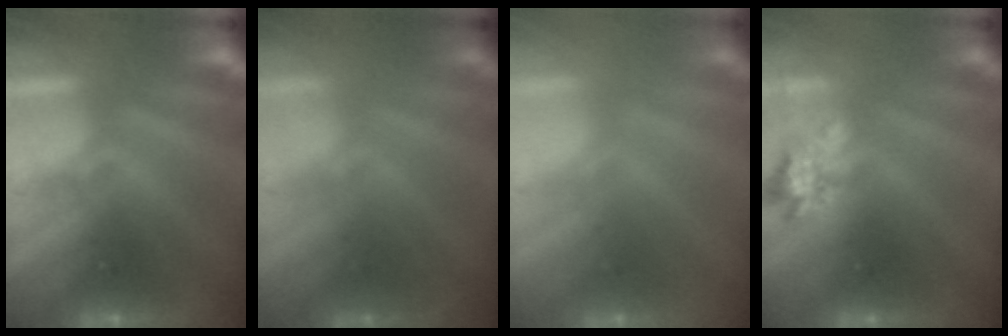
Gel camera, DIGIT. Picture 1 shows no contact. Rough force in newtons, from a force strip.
{"total": 1.8}
{"total": 2.3}
{"total": 2.4}